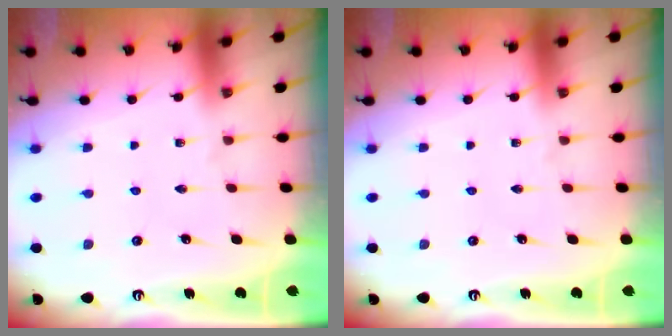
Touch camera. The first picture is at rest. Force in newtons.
{"total": 0.0}